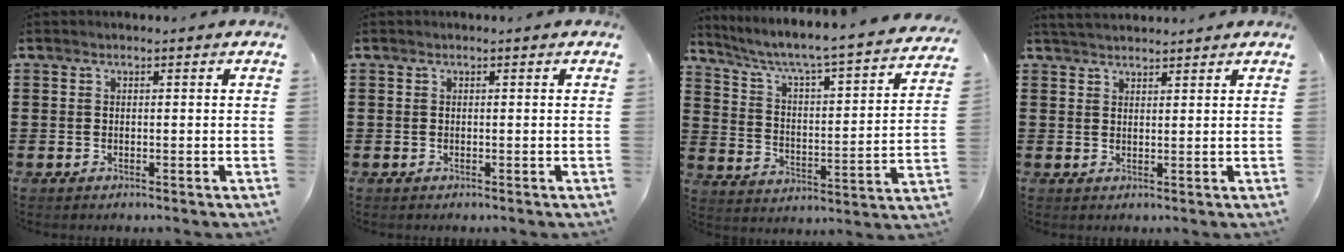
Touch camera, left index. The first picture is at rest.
{"total": 0.0}
{"total": 4.9, "force": [4.0, -0.2, 2.7], "torque": [-0.072, -0.045, 0.057]}
{"total": 2.4, "force": [2.4, 0.2, 0.2], "torque": [-0.010, -0.002, 0.048]}